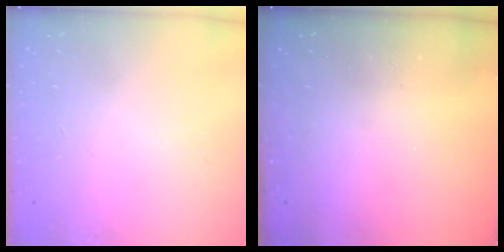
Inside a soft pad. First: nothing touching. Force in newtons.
{"total": 0.0}